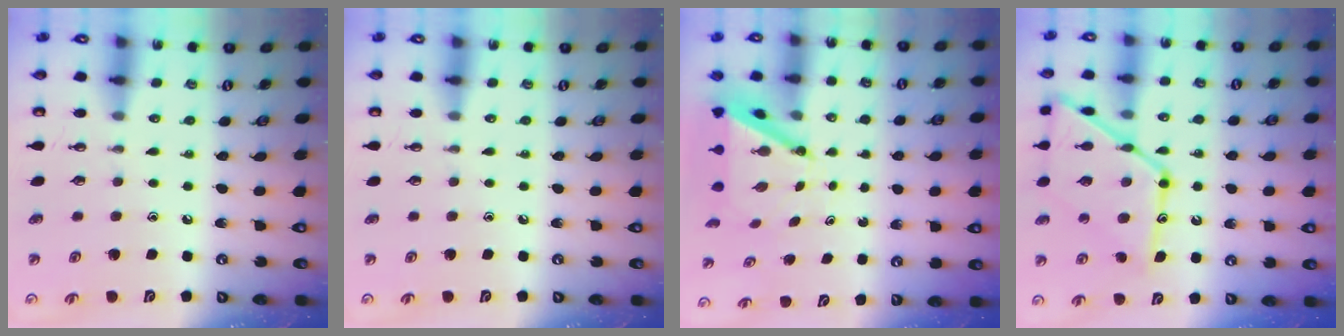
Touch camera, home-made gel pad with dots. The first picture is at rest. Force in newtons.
{"total": 0.0}
{"total": 5.3, "press": 5.3, "slide": 0.5}
{"total": 18.7, "press": 18.6, "slide": 1.7}